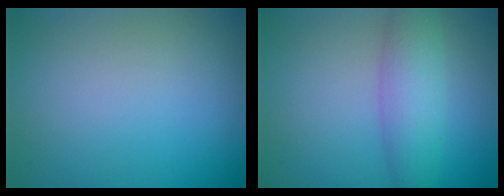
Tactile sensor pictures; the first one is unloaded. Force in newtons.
{"total": 4.5, "press": 4.5, "slide": 0.0}